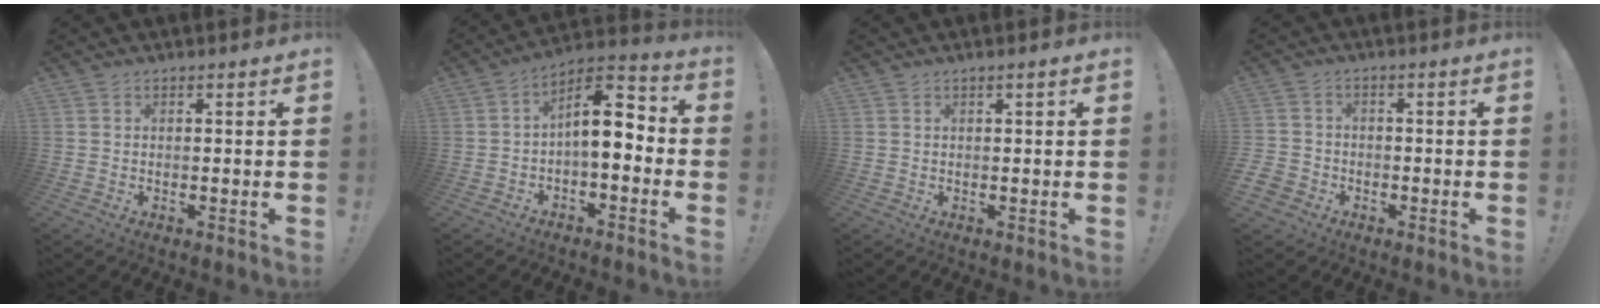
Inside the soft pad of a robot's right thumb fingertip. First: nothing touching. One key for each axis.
{"total": 10.0, "fx": -0.4, "fy": 5.0, "fz": 8.7, "tx": -0.132, "ty": 0.002, "tz": -0.008}
{"total": 1.3, "fx": 0.3, "fy": -0.1, "fz": 1.2, "tx": -0.015, "ty": -0.004, "tz": 0.003}
{"total": 4.0, "fx": -2.2, "fy": 3.2, "fz": 1.0, "tx": -0.029, "ty": 0.009, "tz": -0.042}